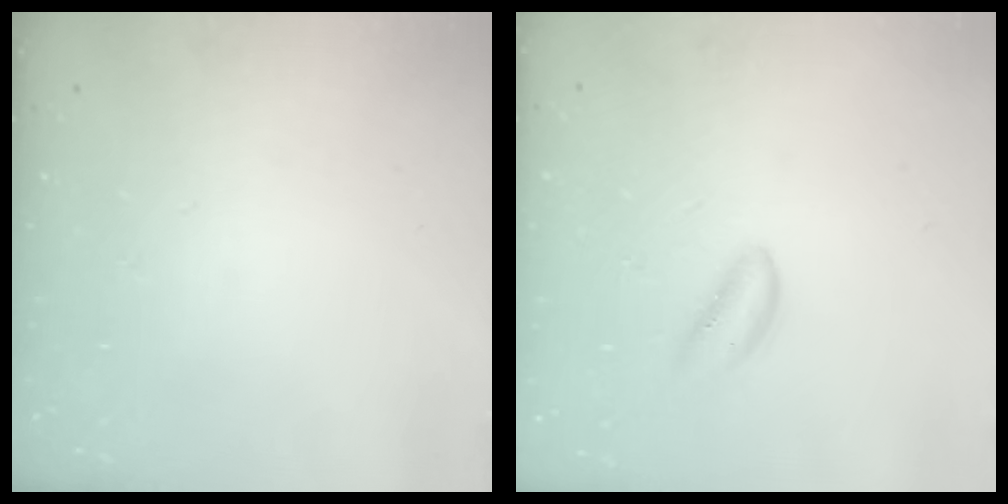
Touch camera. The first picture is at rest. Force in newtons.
{"total": 1.6, "press": 1.5, "slide": 0.3}